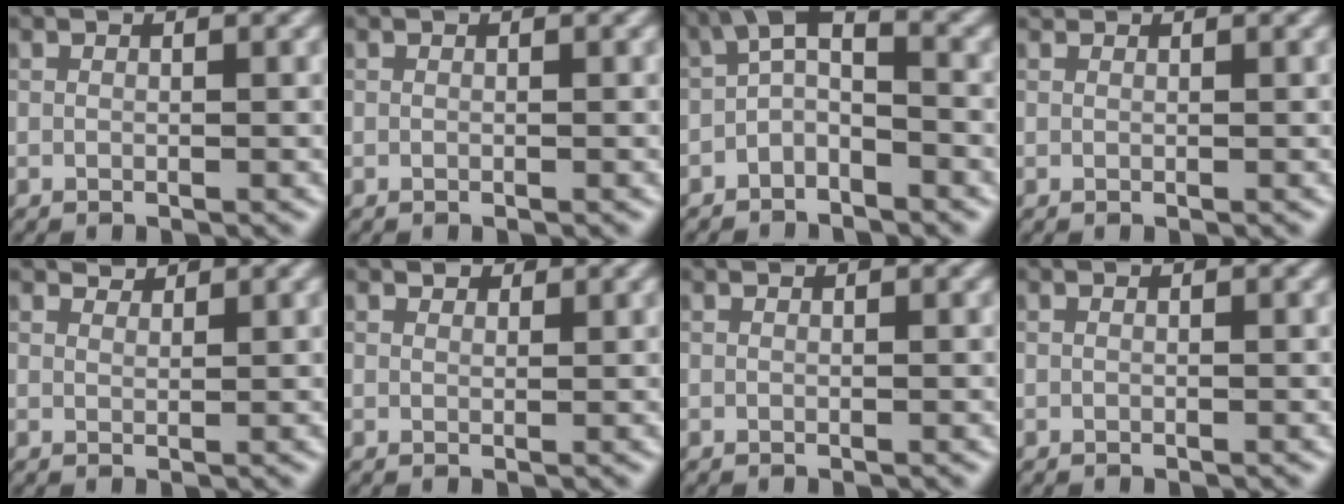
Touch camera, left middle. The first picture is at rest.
{"total": 0.0}
{"total": 2.9, "force": [-1.2, 1.3, 2.3], "torque": [-0.042, 0.012, -0.032]}
{"total": 0.6, "force": [0.5, 0.1, 0.1], "torque": [-0.003, 0.000, 0.008]}
{"total": 1.9, "force": [1.8, 0.4, 0.3], "torque": [-0.011, -0.001, 0.027]}
{"total": 1.3, "force": [1.1, 0.6, 0.3], "torque": [-0.006, -0.004, 0.012]}
{"total": 0.0}
{"total": 0.0}